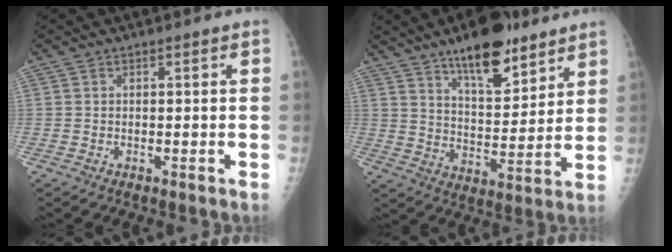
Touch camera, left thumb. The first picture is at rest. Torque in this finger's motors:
{"motor_torque": [1.80, 0.35, 1.01, -0.74, 0.24]}